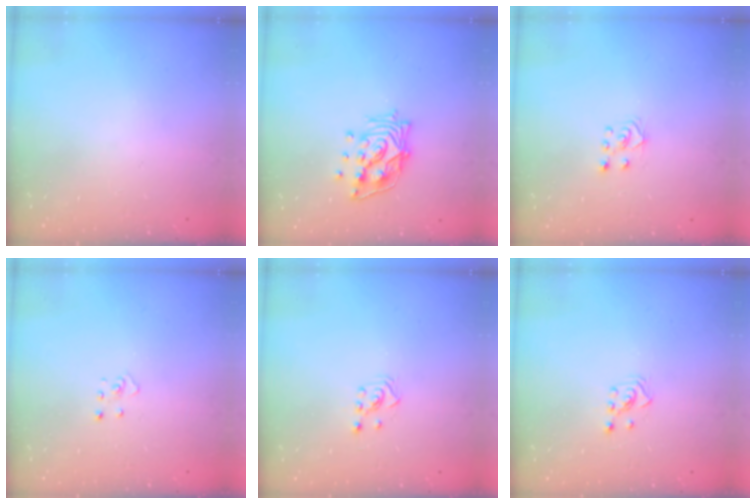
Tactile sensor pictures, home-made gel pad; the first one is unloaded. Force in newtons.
{"total": 14.1, "press": 14.0, "slide": 1.8}
{"total": 4.2, "press": 4.2, "slide": 0.3}
{"total": 2.9, "press": 2.9, "slide": 0.2}
{"total": 2.3, "press": 2.2, "slide": 0.8}
{"total": 2.3, "press": 2.2, "slide": 0.8}